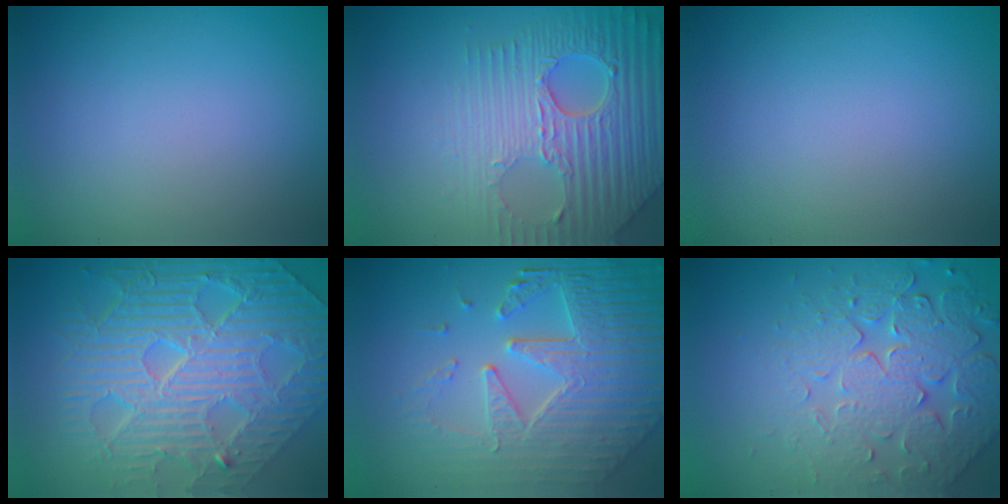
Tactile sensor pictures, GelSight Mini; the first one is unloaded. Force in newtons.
{"total": 7.8, "press": 5.6, "slide": 5.4}
{"total": 0.0}
{"total": 10.6, "press": 7.5, "slide": 7.5}
{"total": 8.8, "press": 6.0, "slide": 6.4}
{"total": 5.8, "press": 5.2, "slide": 2.7}